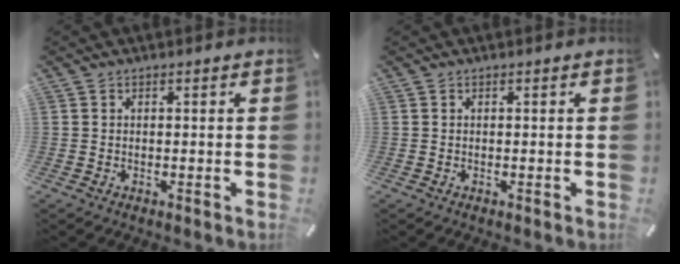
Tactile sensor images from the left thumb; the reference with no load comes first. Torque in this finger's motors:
{"motor_torque": [0.00, 0.00, 0.00, 0.00, 0.00]}